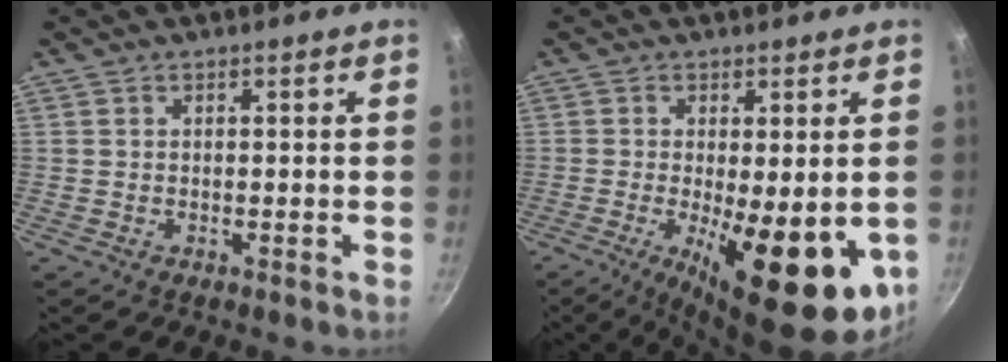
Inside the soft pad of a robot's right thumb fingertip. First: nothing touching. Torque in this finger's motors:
{"motor_torque": [-0.42, 1.31, 1.04, 0.56, 0.19]}